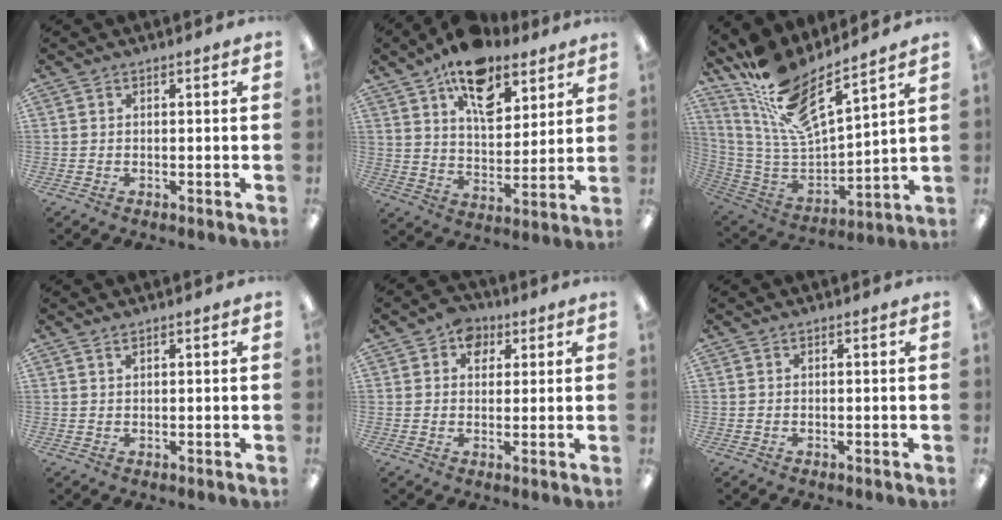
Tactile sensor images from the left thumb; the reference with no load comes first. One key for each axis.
{"total": 15.7, "fx": 10.5, "fy": 8.2, "fz": 8.3, "tx": -0.120, "ty": -0.055, "tz": 0.185}
{"total": 15.6, "fx": 12.1, "fy": 3.2, "fz": 9.2, "tx": -0.205, "ty": -0.103, "tz": 0.211}
{"total": 1.0, "fx": 0.7, "fy": 0.3, "fz": 0.6, "tx": -0.013, "ty": 0.001, "tz": 0.013}
{"total": 5.2, "fx": 2.5, "fy": 4.1, "fz": 2.0, "tx": -0.018, "ty": 0.000, "tz": 0.040}
{"total": 0.0}